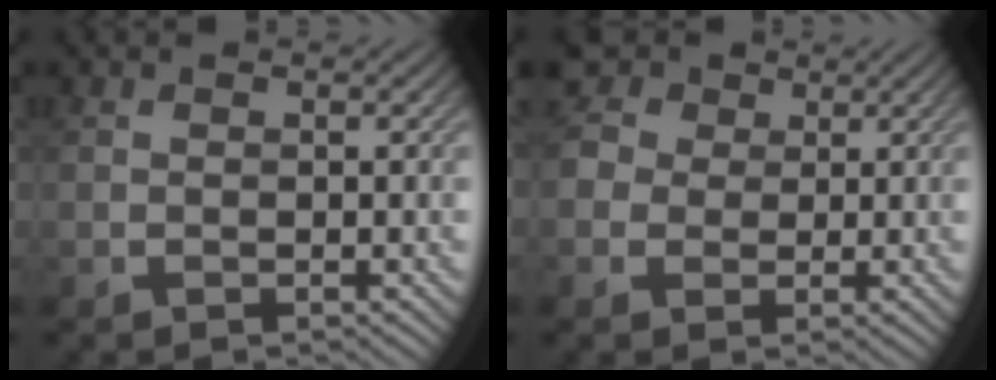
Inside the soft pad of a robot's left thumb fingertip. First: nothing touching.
{"total": 5.4, "force": [2.2, 4.5, 2.0], "torque": [-0.093, 0.020, 0.018]}